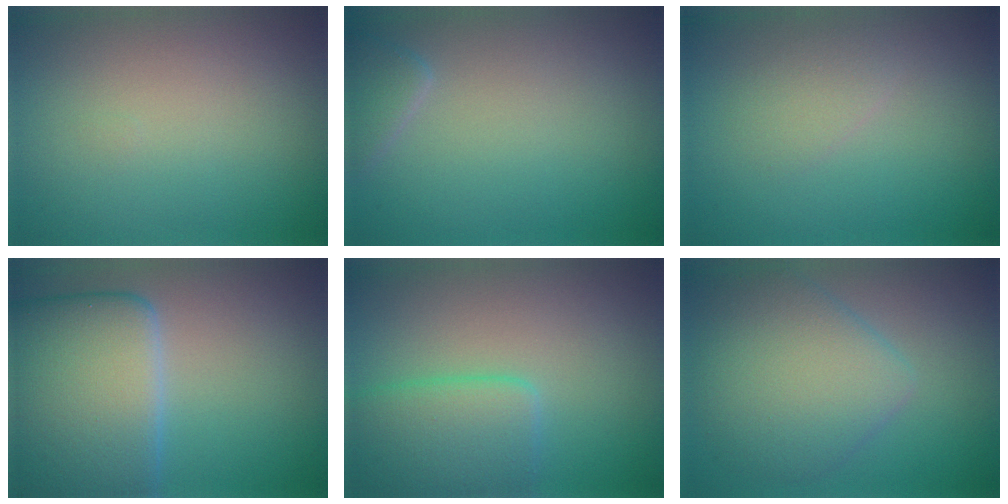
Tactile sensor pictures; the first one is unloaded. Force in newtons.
{"total": 0.9, "press": 0.9, "slide": 0.1}
{"total": 1.4, "press": 1.4, "slide": 0.1}
{"total": 10.8, "press": 10.8, "slide": 0.3}
{"total": 4.2, "press": 4.1, "slide": 0.1}
{"total": 5.9, "press": 5.9, "slide": 0.1}